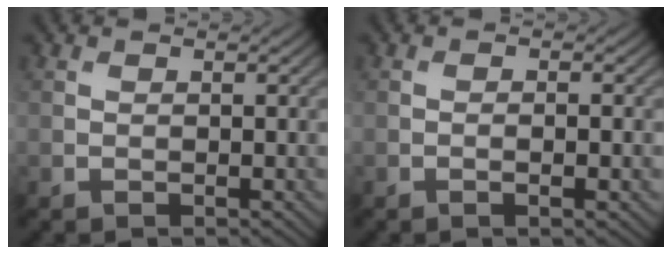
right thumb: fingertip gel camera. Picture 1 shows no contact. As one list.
[{"total": 1.8, "force": [-0.5, 0.3, 1.7], "torque": [-0.028, 0.001, -0.009]}]